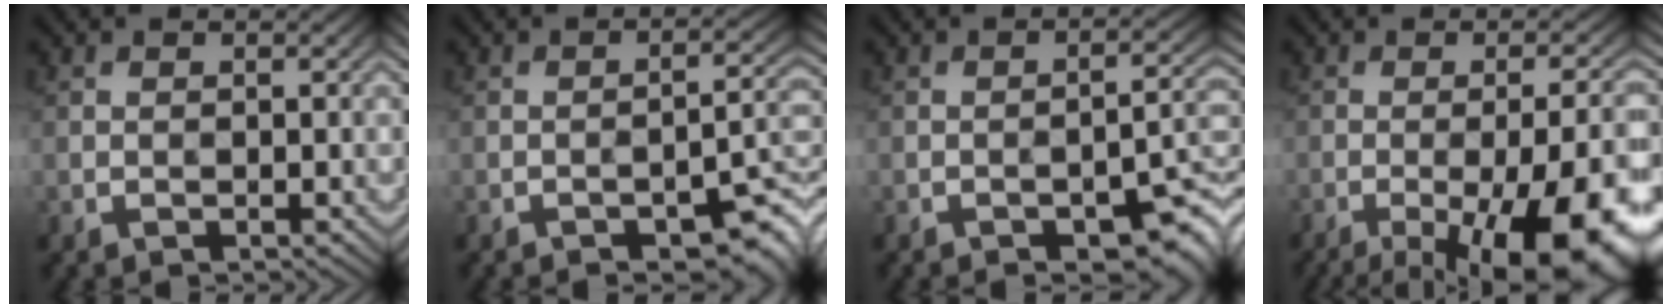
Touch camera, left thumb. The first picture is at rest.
{"total": 7.0, "force": [-4.5, 2.1, 5.0], "torque": [-0.059, 0.005, -0.062]}
{"total": 7.8, "force": [-4.8, 2.6, 5.6], "torque": [-0.069, 0.002, -0.064]}
{"total": 17.8, "force": [-8.8, 5.6, 14.4], "torque": [-0.179, -0.010, -0.116]}